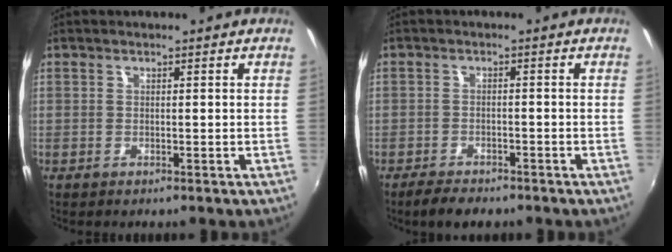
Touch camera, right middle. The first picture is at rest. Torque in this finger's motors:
{"motor_torque": [0.49, -0.70, -0.12, -0.04]}